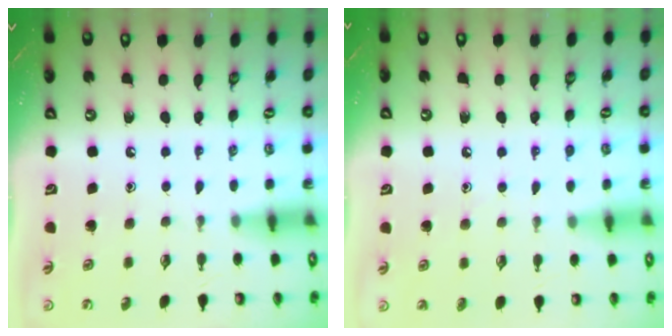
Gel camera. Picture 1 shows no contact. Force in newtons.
{"total": 4.8, "press": 4.8, "slide": 0.6}